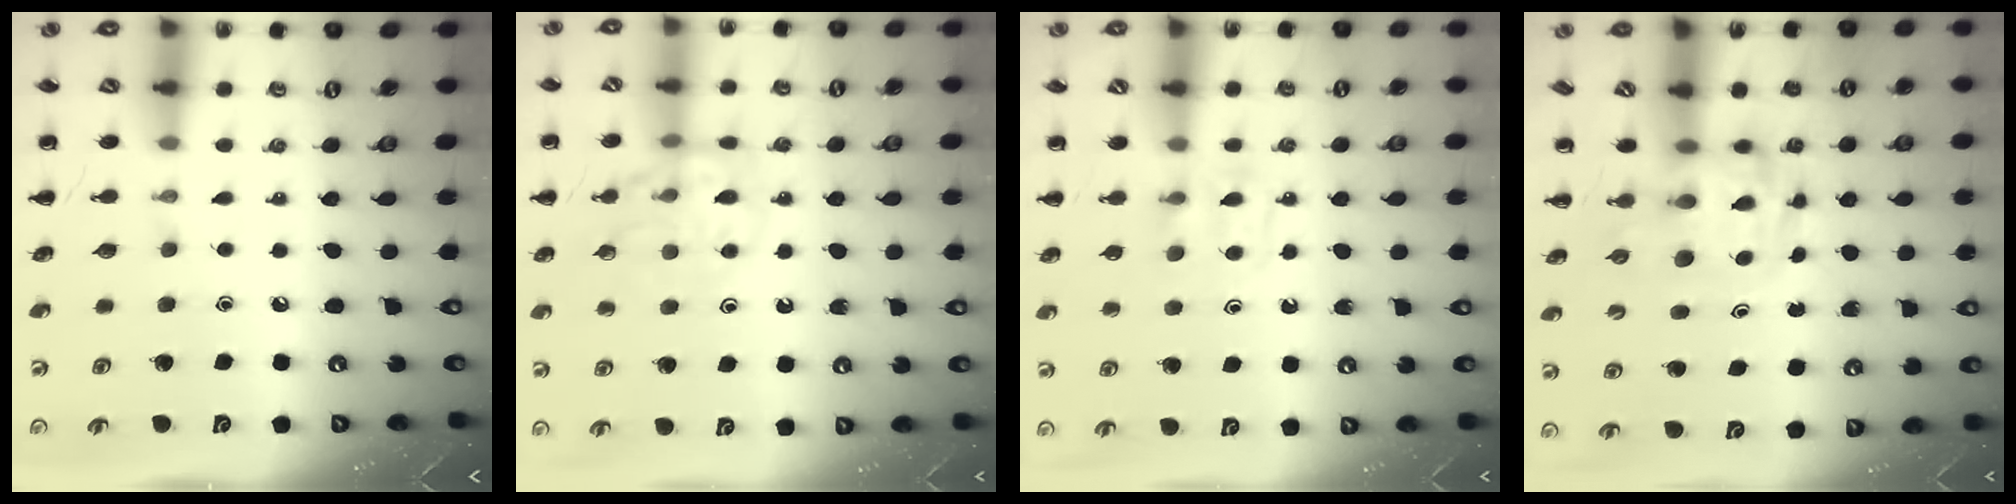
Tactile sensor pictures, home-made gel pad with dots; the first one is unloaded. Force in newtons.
{"total": 11.3, "press": 11.2, "slide": 1.6}
{"total": 5.2, "press": 4.9, "slide": 1.6}
{"total": 3.5, "press": 3.5, "slide": 0.6}